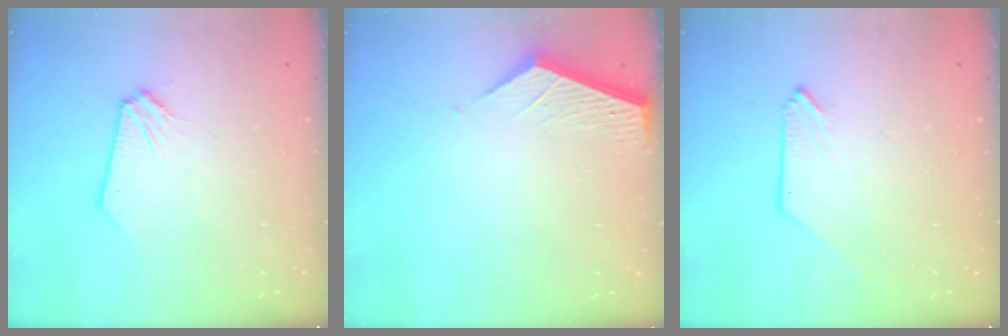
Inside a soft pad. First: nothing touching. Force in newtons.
{"total": 4.4, "press": 4.4, "slide": 0.1}
{"total": 0.0}